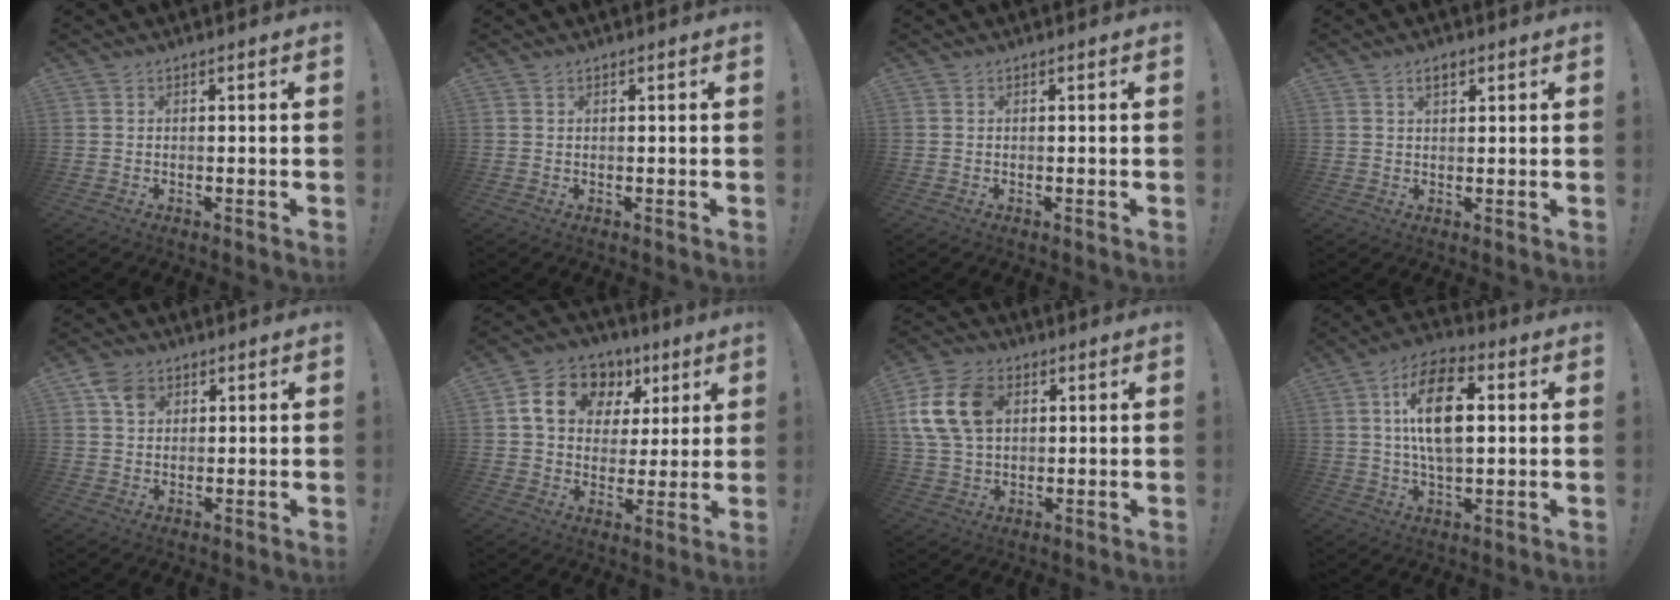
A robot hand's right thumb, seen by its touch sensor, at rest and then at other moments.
{"total": 0.0}
{"total": 0.0}
{"total": 2.8, "force": [1.6, 1.3, 1.9], "torque": [-0.025, -0.002, 0.025]}
{"total": 5.5, "force": [2.4, 4.2, 2.6], "torque": [-0.037, -0.001, 0.048]}
{"total": 15.1, "force": [6.4, 11.4, 7.5], "torque": [-0.113, -0.018, 0.124]}
{"total": 15.3, "force": [4.2, 10.8, 10.0], "torque": [-0.195, -0.001, 0.083]}
{"total": 16.7, "force": [2.9, 9.1, 13.7], "torque": [-0.234, 0.011, 0.048]}